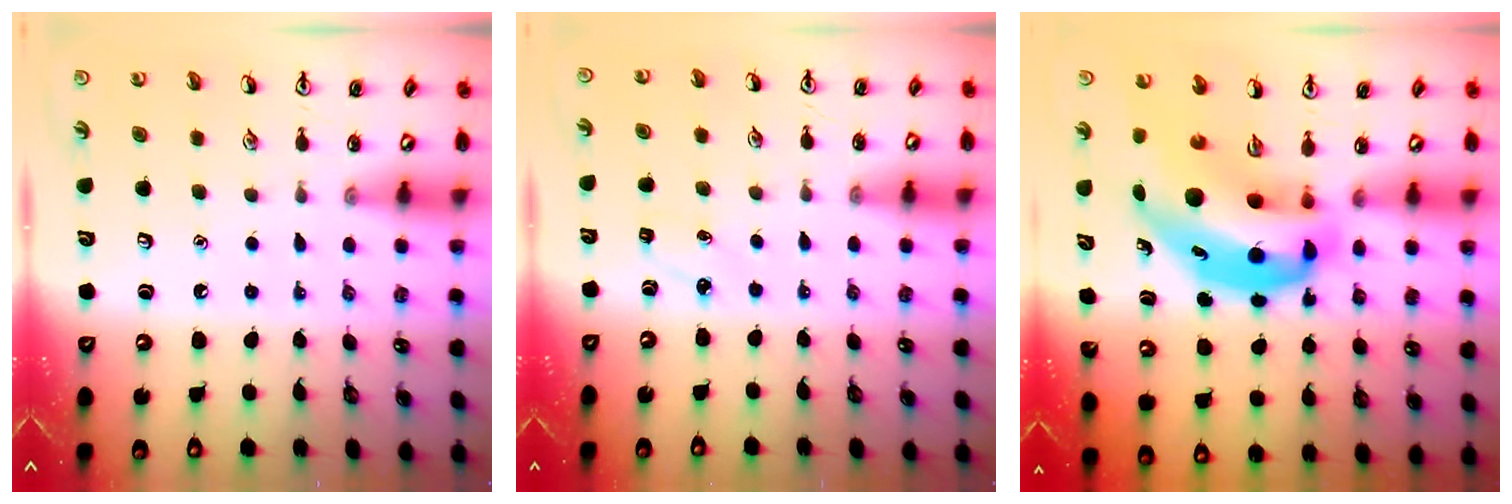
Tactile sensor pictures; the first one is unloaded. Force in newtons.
{"total": 3.2, "press": 3.0, "slide": 1.0}
{"total": 13.4, "press": 12.9, "slide": 3.7}